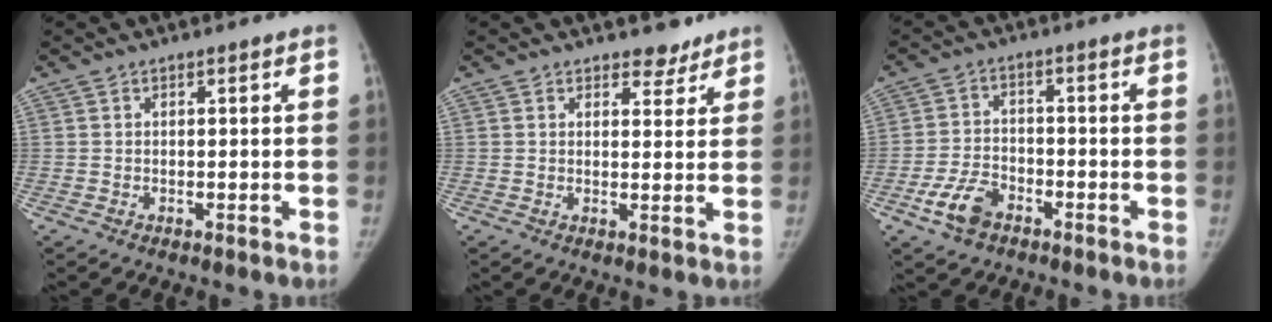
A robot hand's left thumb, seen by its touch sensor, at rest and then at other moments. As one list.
[{"total": 3.6, "force": [3.0, 2.0, 0.7], "torque": [0.016, -0.020, 0.040]}, {"total": 6.9, "force": [-4.0, 4.1, 3.8], "torque": [-0.073, 0.019, -0.073]}]